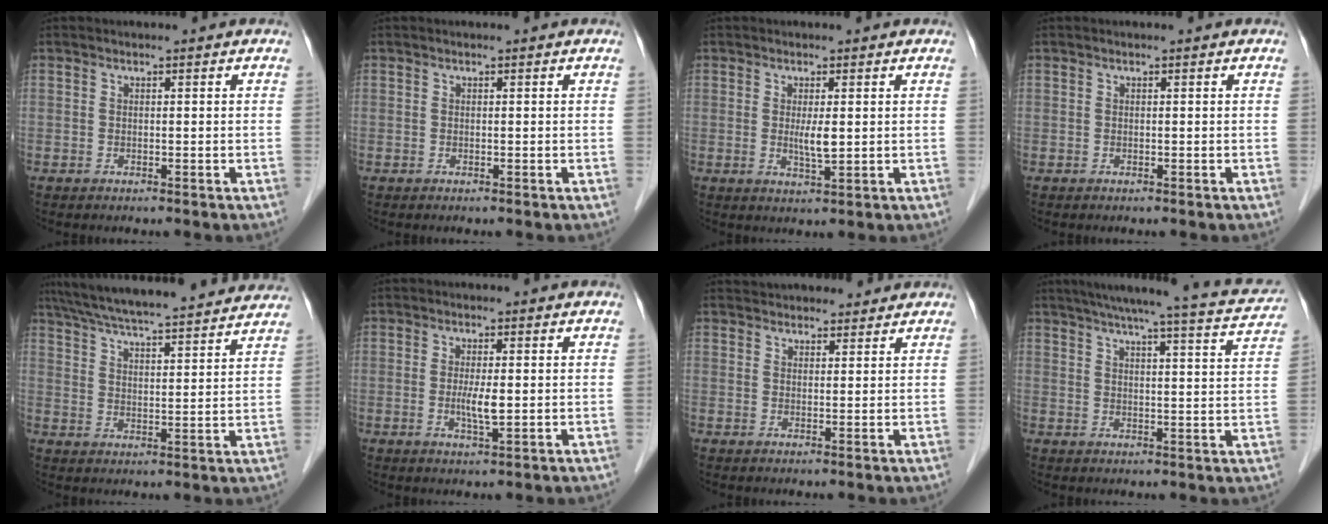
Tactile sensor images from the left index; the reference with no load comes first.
{"total": 0.0}
{"total": 2.9, "force": [0.2, 0.4, 2.9], "torque": [-0.057, -0.006, 0.007]}
{"total": 0.0}
{"total": 25.6, "force": [23.2, 2.2, 10.8], "torque": [-0.182, 0.013, 0.317]}
{"total": 3.2, "force": [-0.2, 0.5, 3.2], "torque": [-0.064, -0.005, -0.001]}
{"total": 8.6, "force": [8.0, 2.7, 2.0], "torque": [-0.010, 0.026, 0.103]}
{"total": 19.2, "force": [17.2, 1.0, 8.3], "torque": [-0.121, -0.009, 0.210]}